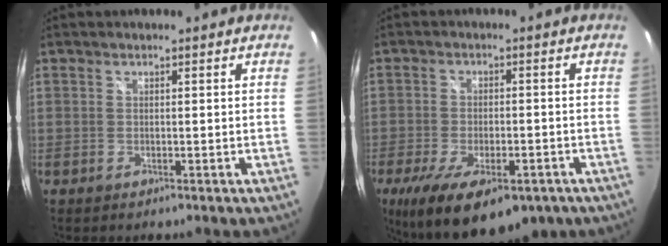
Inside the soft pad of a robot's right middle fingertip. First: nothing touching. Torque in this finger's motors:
{"motor_torque": [1.42, -0.72, 0.29, 0.21]}